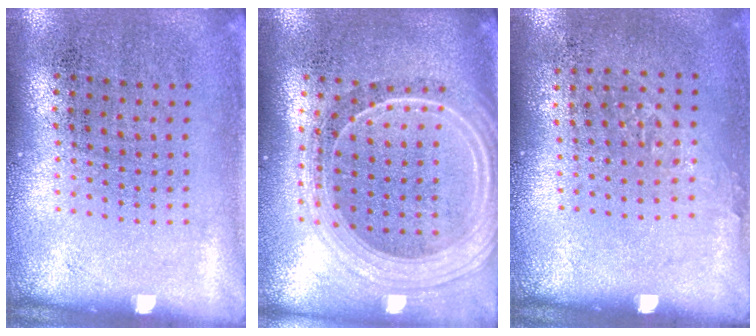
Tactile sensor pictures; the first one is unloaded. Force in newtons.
{"total": 2.4, "press": 2.0, "slide": 1.2}
{"total": 0.8, "press": 0.6, "slide": 0.6}